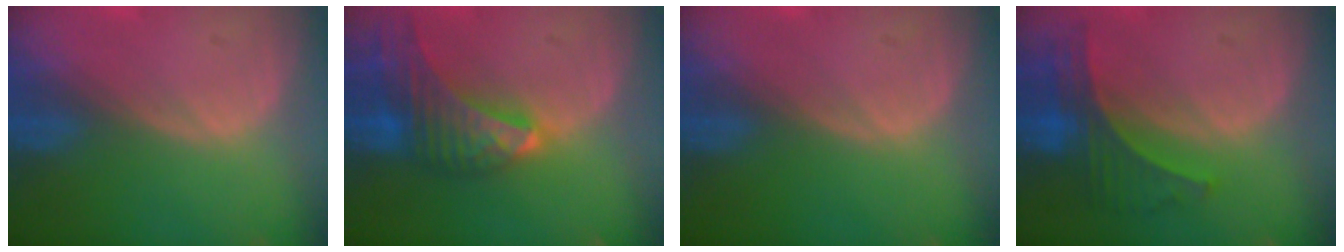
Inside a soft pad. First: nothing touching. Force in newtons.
{"total": 9.8, "press": 8.7, "slide": 4.5}
{"total": 0.0}
{"total": 7.2, "press": 6.4, "slide": 3.3}